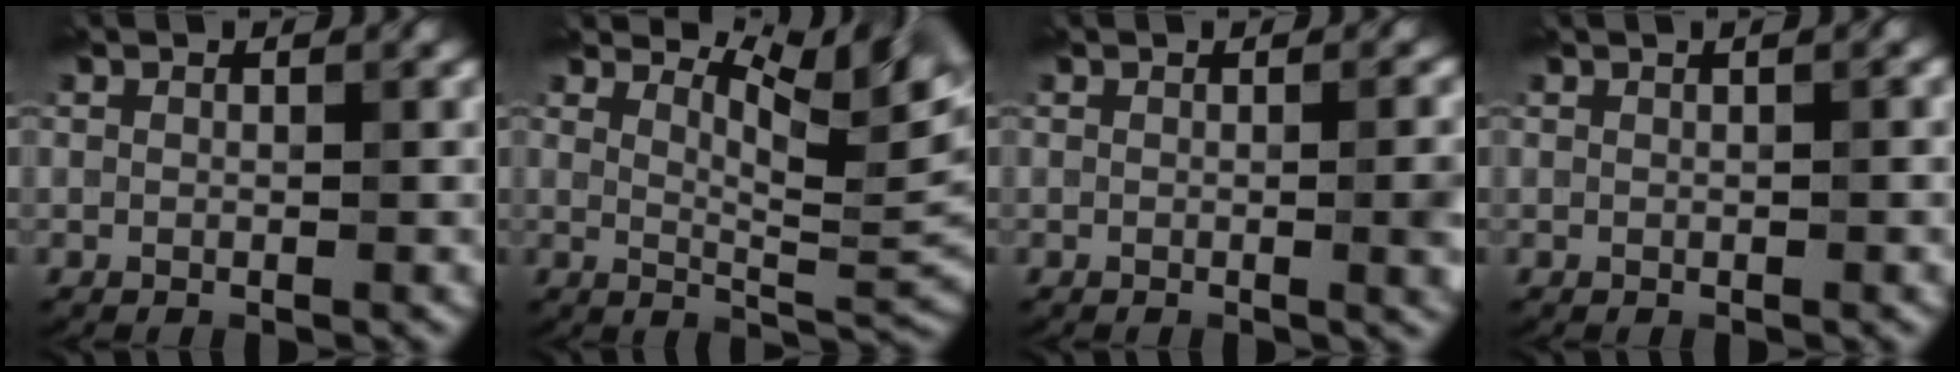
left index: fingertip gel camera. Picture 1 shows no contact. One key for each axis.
{"total": 8.3, "fx": 5.5, "fy": 2.2, "fz": 5.9, "tx": -0.086, "ty": 0.004, "tz": 0.085}
{"total": 3.8, "fx": -0.2, "fy": 1.3, "fz": 3.6, "tx": -0.033, "ty": 0.003, "tz": -0.004}
{"total": 1.3, "fx": 0.3, "fy": 0.4, "fz": 1.2, "tx": -0.014, "ty": 0.002, "tz": -0.003}